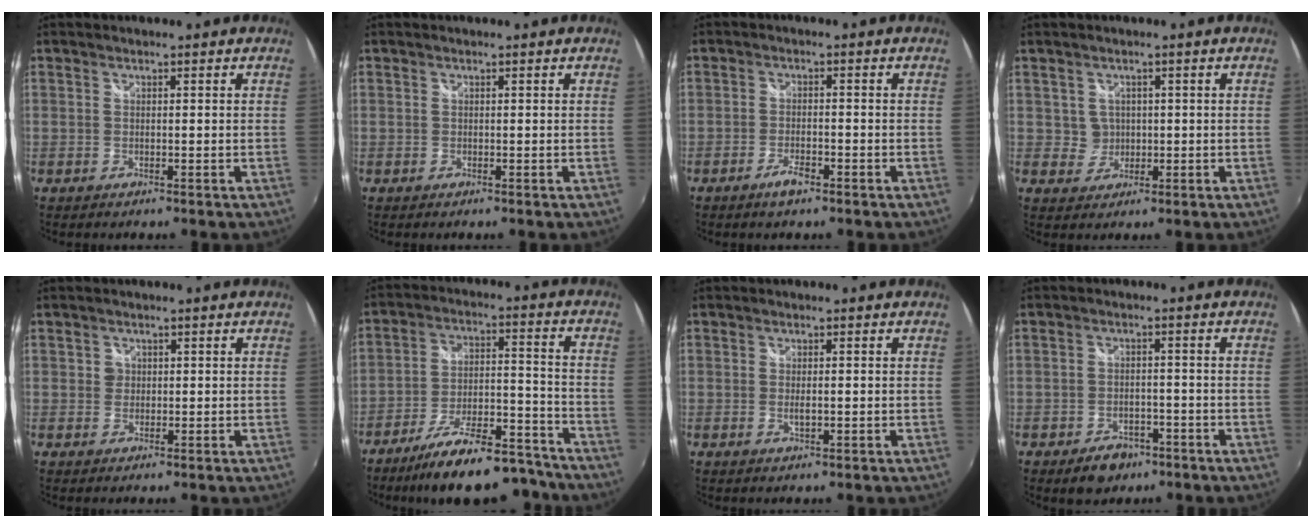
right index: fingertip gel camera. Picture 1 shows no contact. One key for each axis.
{"total": 0.0}
{"total": 3.2, "fx": -2.3, "fy": 0.8, "fz": 2.1, "tx": -0.052, "ty": -0.002, "tz": -0.044}
{"total": 2.5, "fx": 0.4, "fy": 2.5, "fz": 0.0, "tx": 0.003, "ty": 0.008, "tz": 0.009}
{"total": 1.7, "fx": 0.3, "fy": 1.6, "fz": 0.2, "tx": 0.001, "ty": 0.003, "tz": 0.002}
{"total": 20.5, "fx": -17.3, "fy": 5.9, "fz": 9.4, "tx": -0.160, "ty": 0.009, "tz": -0.245}
{"total": 1.7, "fx": -0.2, "fy": 0.6, "fz": 1.6, "tx": -0.029, "ty": -0.003, "tz": -0.001}
{"total": 5.8, "fx": -3.9, "fy": 3.7, "fz": 2.3, "tx": -0.058, "ty": 0.003, "tz": -0.046}